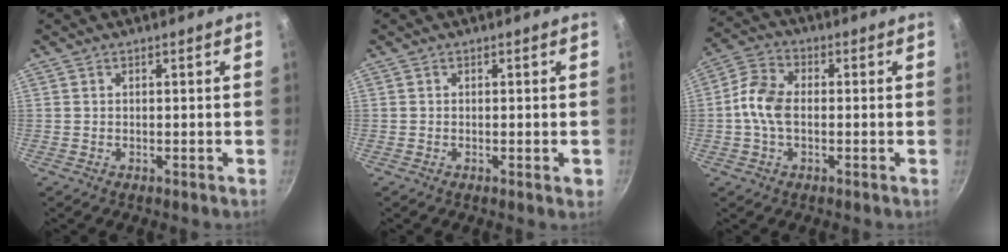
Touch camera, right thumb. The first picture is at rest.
{"total": 1.4, "force": [-0.4, 0.3, 1.3], "torque": [-0.018, -0.001, -0.006]}
{"total": 7.7, "force": [-0.7, 4.9, 5.9], "torque": [-0.115, 0.026, -0.026]}